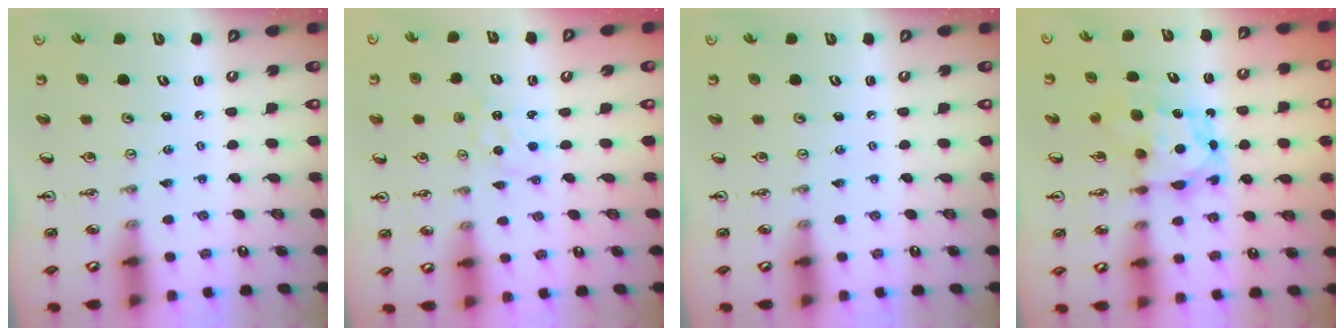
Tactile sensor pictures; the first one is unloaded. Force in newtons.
{"total": 0.0}
{"total": 0.0}
{"total": 6.9, "press": 6.9, "slide": 0.6}